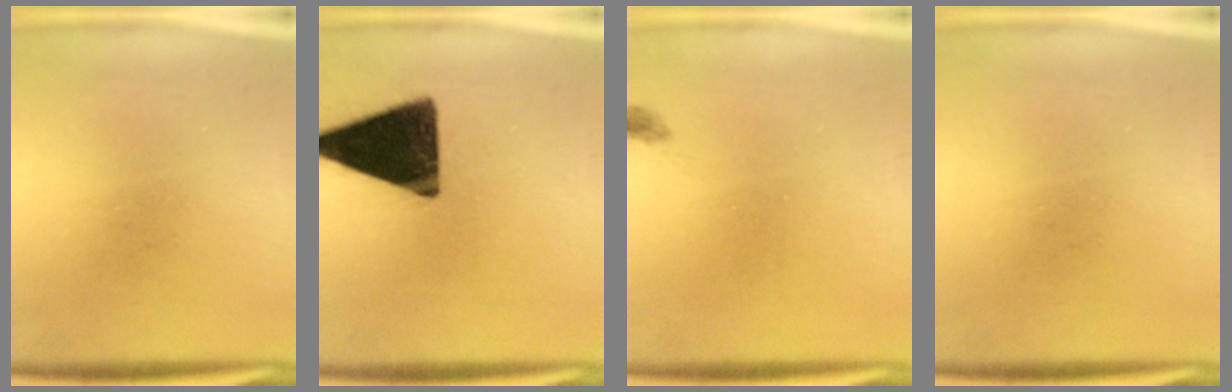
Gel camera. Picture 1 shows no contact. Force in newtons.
{"total": 16.3}
{"total": 0.7}
{"total": 0.0}